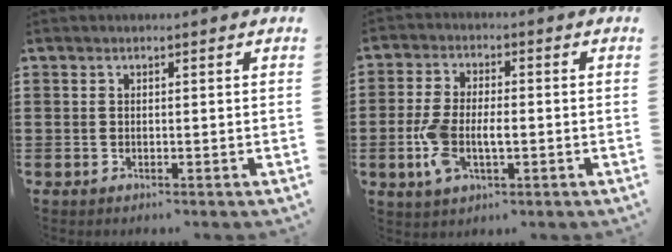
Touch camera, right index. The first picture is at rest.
{"total": 6.4, "force": [-1.4, 3.2, 5.3], "torque": [-0.126, -0.004, -0.032]}